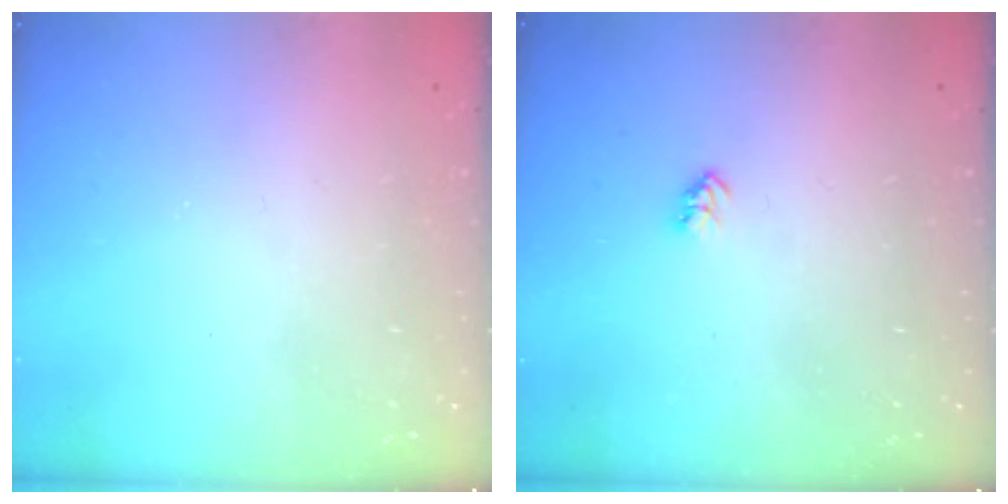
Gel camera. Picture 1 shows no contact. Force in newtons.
{"total": 2.6, "press": 2.6, "slide": 0.4}